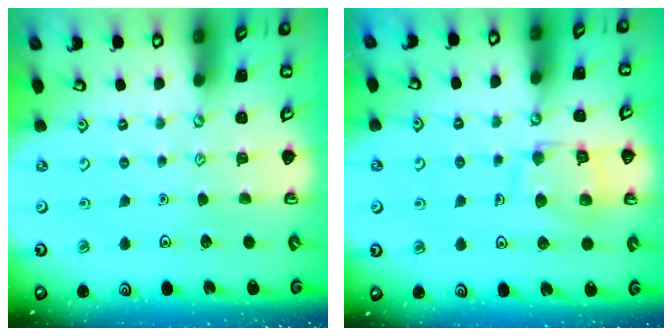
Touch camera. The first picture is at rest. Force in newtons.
{"total": 12.4, "press": 12.4, "slide": 1.2}